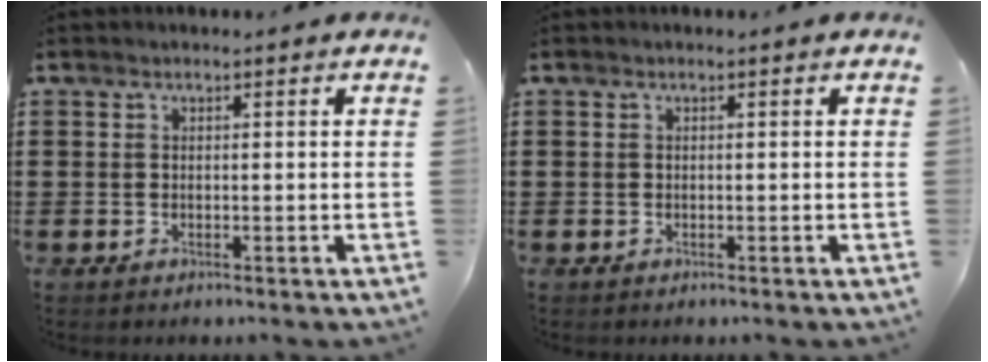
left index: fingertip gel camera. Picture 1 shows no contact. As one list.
[{"total": 0.0}]